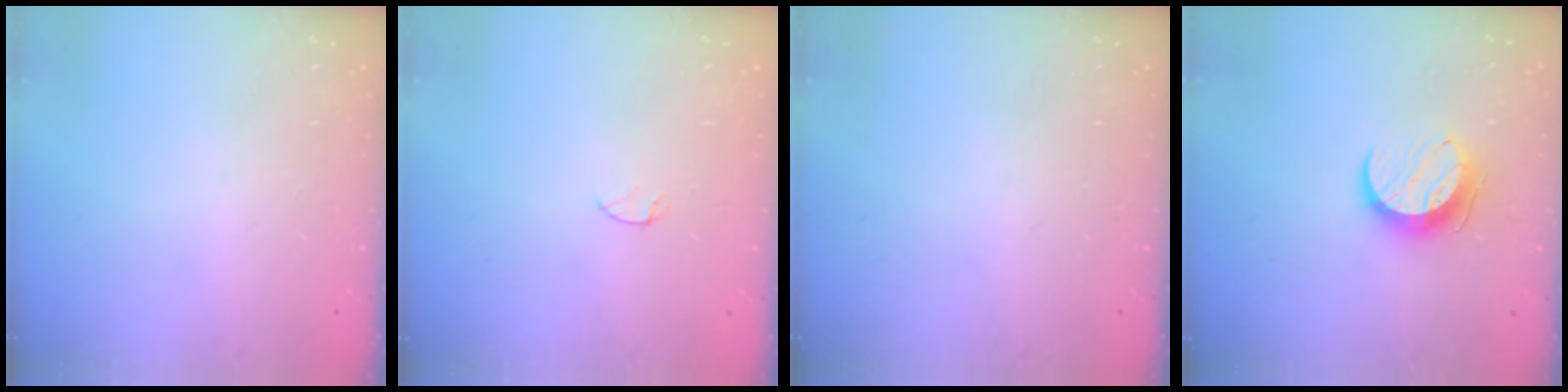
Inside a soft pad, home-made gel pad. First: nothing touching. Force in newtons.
{"total": 2.9, "press": 2.9, "slide": 0.3}
{"total": 0.0}
{"total": 9.4, "press": 9.4, "slide": 0.5}